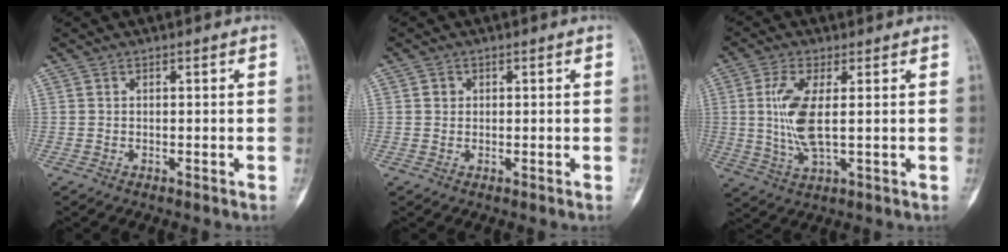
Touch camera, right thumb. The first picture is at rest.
{"total": 1.2, "force": [0.3, 1.1, 0.3], "torque": [-0.001, 0.002, 0.003]}
{"total": 8.7, "force": [1.0, 2.8, 8.2], "torque": [-0.187, -0.011, 0.021]}